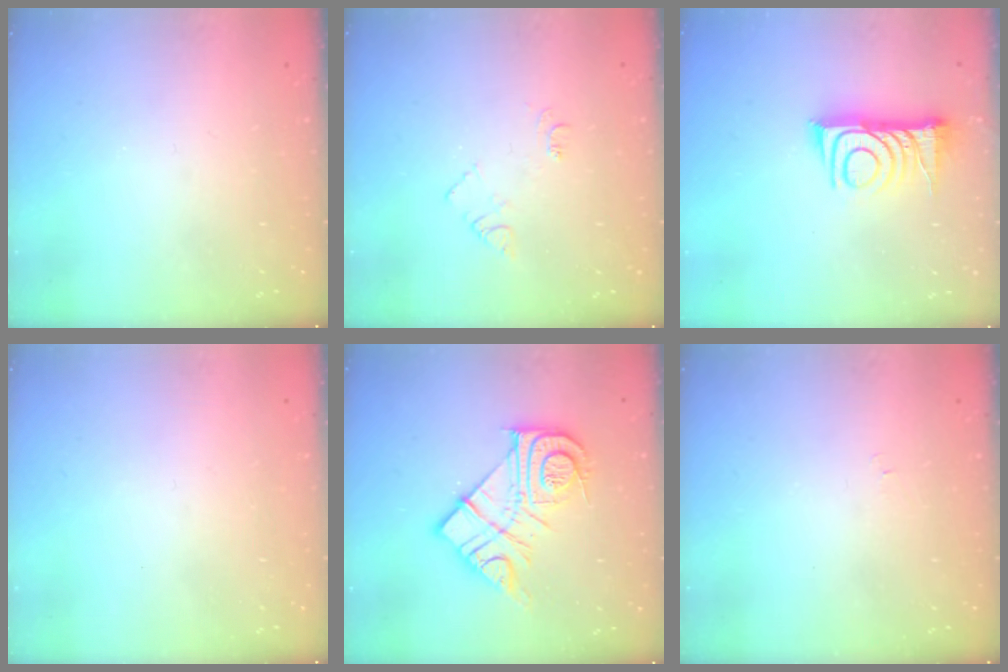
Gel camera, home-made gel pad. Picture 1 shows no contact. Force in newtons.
{"total": 5.9, "press": 5.8, "slide": 0.8}
{"total": 12.5, "press": 12.5, "slide": 0.9}
{"total": 1.7, "press": 1.6, "slide": 0.1}
{"total": 16.4, "press": 16.3, "slide": 1.1}
{"total": 4.0, "press": 3.9, "slide": 0.5}